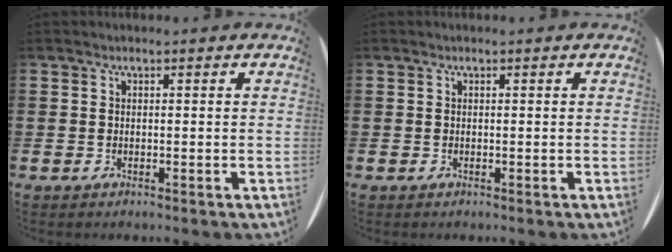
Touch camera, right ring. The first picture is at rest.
{"total": 0.0}